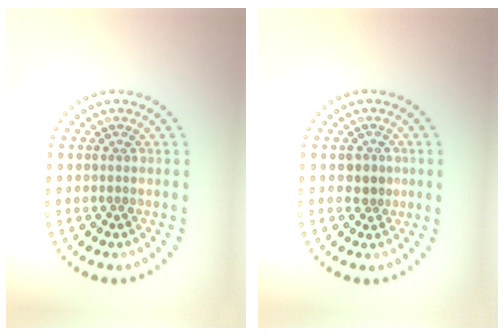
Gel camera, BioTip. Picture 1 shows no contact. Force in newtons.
{"total": 1.6, "press": 1.4, "slide": 0.7}